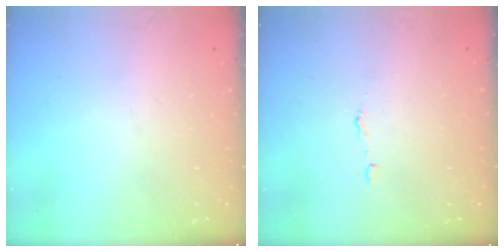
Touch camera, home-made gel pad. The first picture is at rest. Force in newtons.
{"total": 2.9, "press": 2.9, "slide": 0.2}